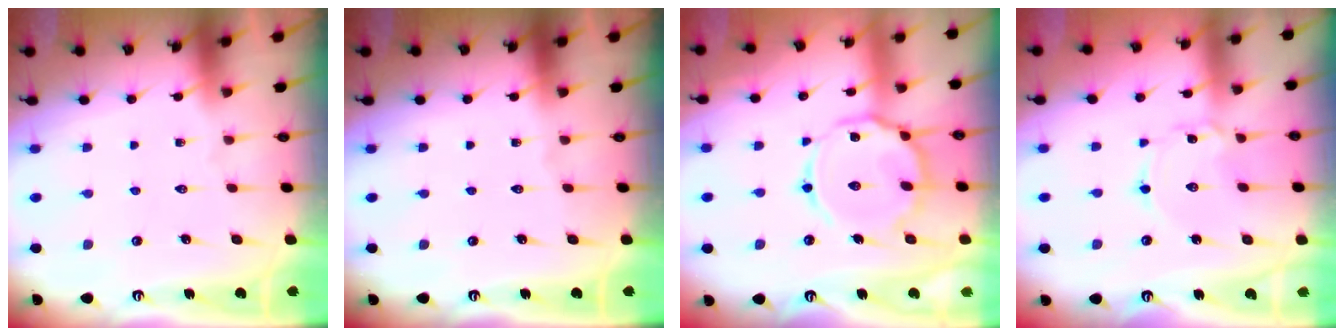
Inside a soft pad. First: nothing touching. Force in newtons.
{"total": 0.0}
{"total": 13.6, "press": 13.5, "slide": 1.0}
{"total": 2.1, "press": 2.1, "slide": 0.1}